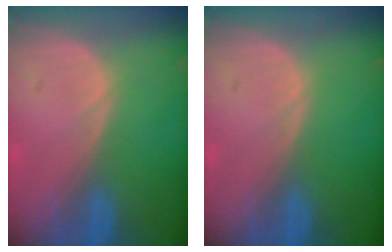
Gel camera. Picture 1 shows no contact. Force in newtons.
{"total": 0.0}